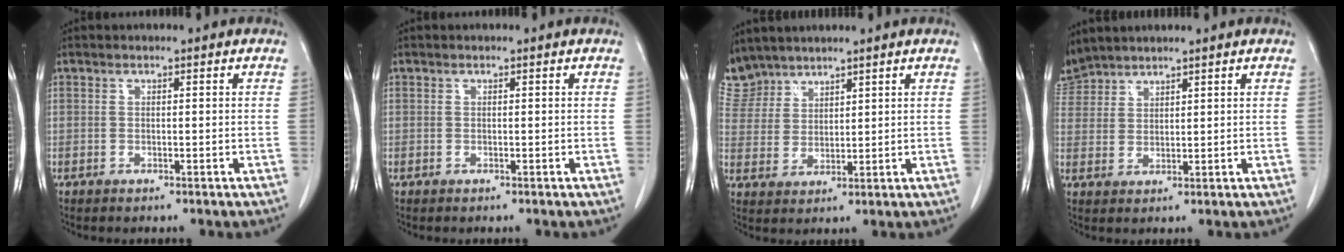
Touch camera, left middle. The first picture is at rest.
{"total": 0.0}
{"total": 7.0, "force": [6.5, 2.7, 0.0], "torque": [-0.006, 0.004, 0.143]}
{"total": 4.7, "force": [4.6, 1.0, -0.1], "torque": [-0.005, 0.015, 0.097]}